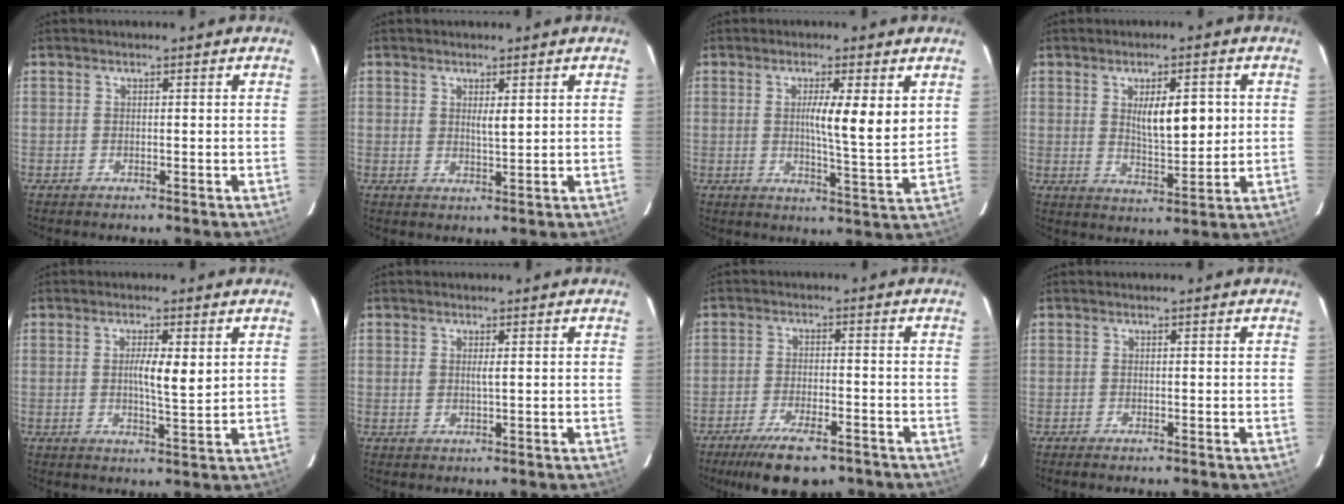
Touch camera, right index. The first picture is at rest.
{"total": 2.2, "force": [0.9, 0.5, 1.9], "torque": [-0.035, -0.007, 0.017]}
{"total": 7.9, "force": [2.2, 0.3, 7.6], "torque": [-0.119, -0.010, 0.030]}
{"total": 8.0, "force": [1.7, 2.5, 7.4], "torque": [-0.117, -0.005, 0.035]}
{"total": 4.9, "force": [1.1, 0.7, 4.7], "torque": [-0.079, -0.005, 0.016]}
{"total": 1.6, "force": [0.4, 0.4, 1.5], "torque": [-0.031, -0.001, 0.007]}
{"total": 9.4, "force": [-6.9, 2.4, 5.8], "torque": [-0.096, -0.016, -0.108]}
{"total": 0.9, "force": [-0.7, 0.1, 0.5], "torque": [-0.011, -0.002, -0.010]}